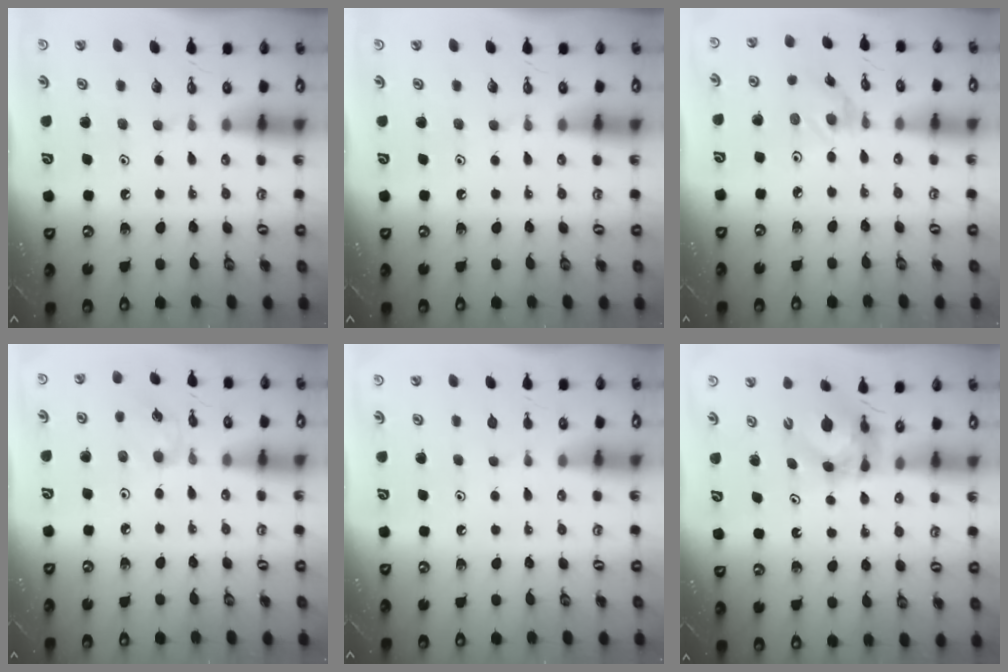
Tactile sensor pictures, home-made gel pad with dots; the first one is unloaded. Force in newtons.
{"total": 0.0}
{"total": 1.3, "press": 1.3, "slide": 0.1}
{"total": 2.5, "press": 2.5, "slide": 0.3}
{"total": 0.6, "press": 0.6, "slide": 0.2}
{"total": 6.0, "press": 6.0, "slide": 0.4}